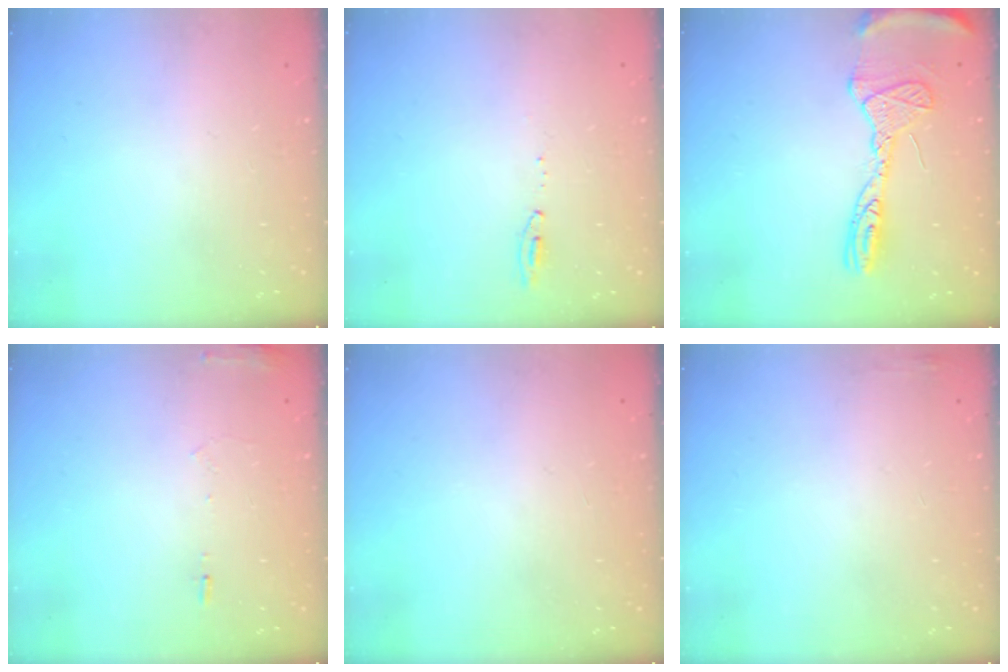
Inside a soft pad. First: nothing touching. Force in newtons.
{"total": 6.0, "press": 5.8, "slide": 1.5}
{"total": 14.7, "press": 14.6, "slide": 1.4}
{"total": 6.4, "press": 6.2, "slide": 1.5}
{"total": 1.0, "press": 0.0, "slide": 1.0}
{"total": 3.5, "press": 3.1, "slide": 1.6}